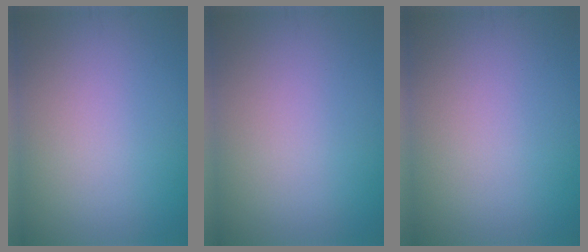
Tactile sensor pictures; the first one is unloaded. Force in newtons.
{"total": 0.0}
{"total": 0.0}